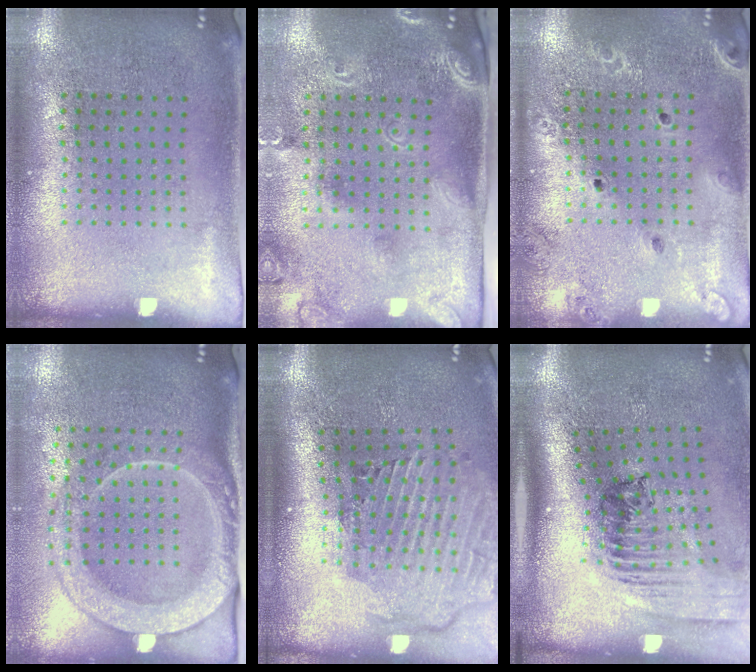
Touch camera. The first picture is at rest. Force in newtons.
{"total": 2.5, "press": 1.7, "slide": 1.8}
{"total": 1.7, "press": 1.7, "slide": 0.4}
{"total": 2.4, "press": 2.1, "slide": 1.2}
{"total": 2.8, "press": 2.2, "slide": 1.8}
{"total": 2.5, "press": 1.8, "slide": 1.7}